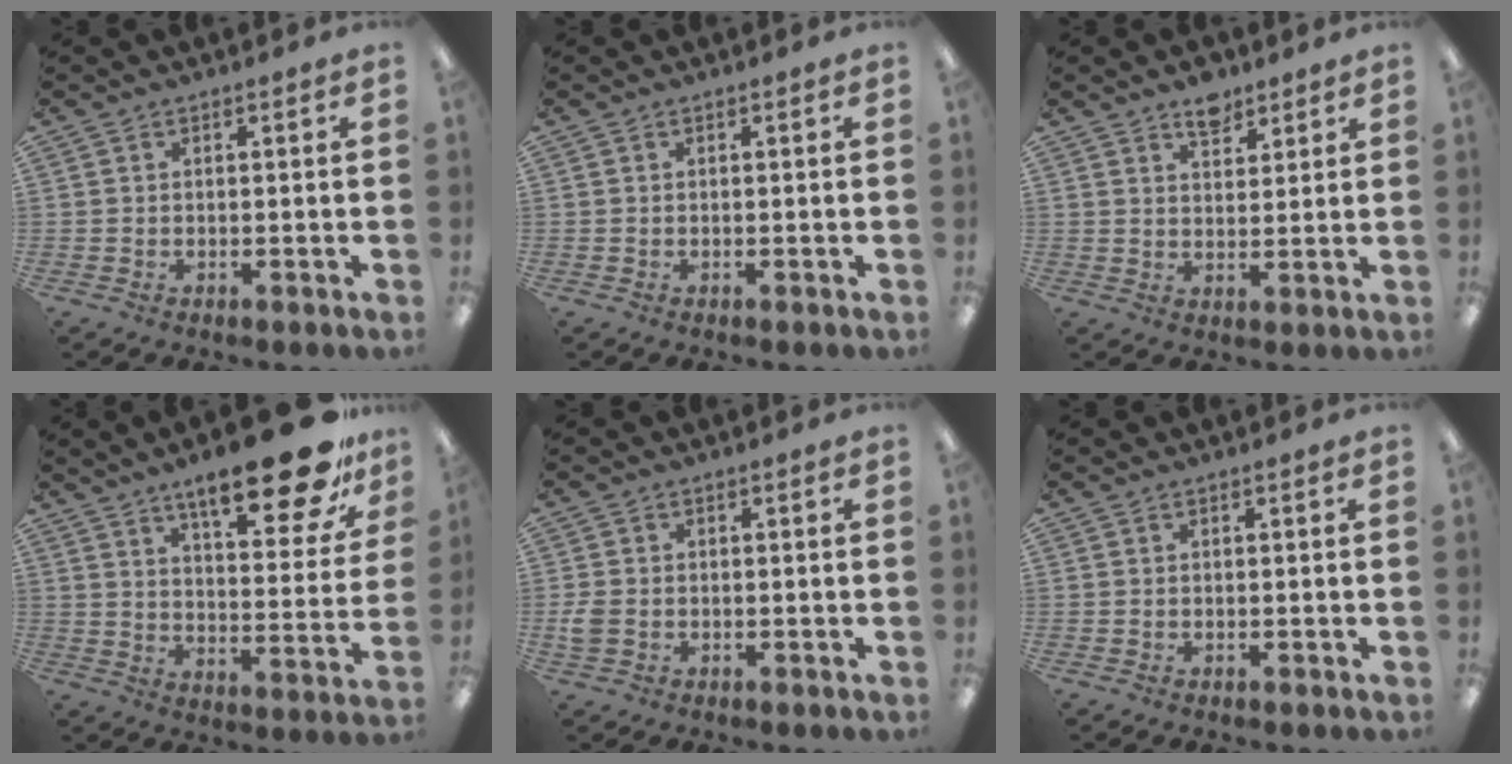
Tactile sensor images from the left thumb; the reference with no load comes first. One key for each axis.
{"total": 0.0}
{"total": 5.3, "fx": 4.3, "fy": 2.6, "fz": 1.8, "tx": -0.014, "ty": -0.025, "tz": 0.074}
{"total": 20.7, "fx": 14.1, "fy": 5.8, "fz": 13.9, "tx": -0.209, "ty": -0.085, "tz": 0.226}
{"total": 3.3, "fx": -0.6, "fy": 2.5, "fz": 2.0, "tx": -0.040, "ty": 0.004, "tz": -0.010}
{"total": 0.0}